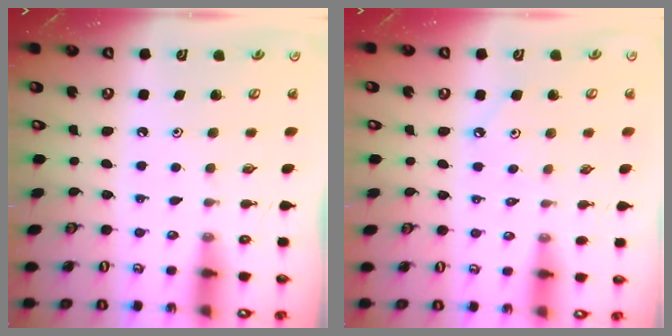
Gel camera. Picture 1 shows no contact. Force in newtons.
{"total": 1.7, "press": 1.7, "slide": 0.3}